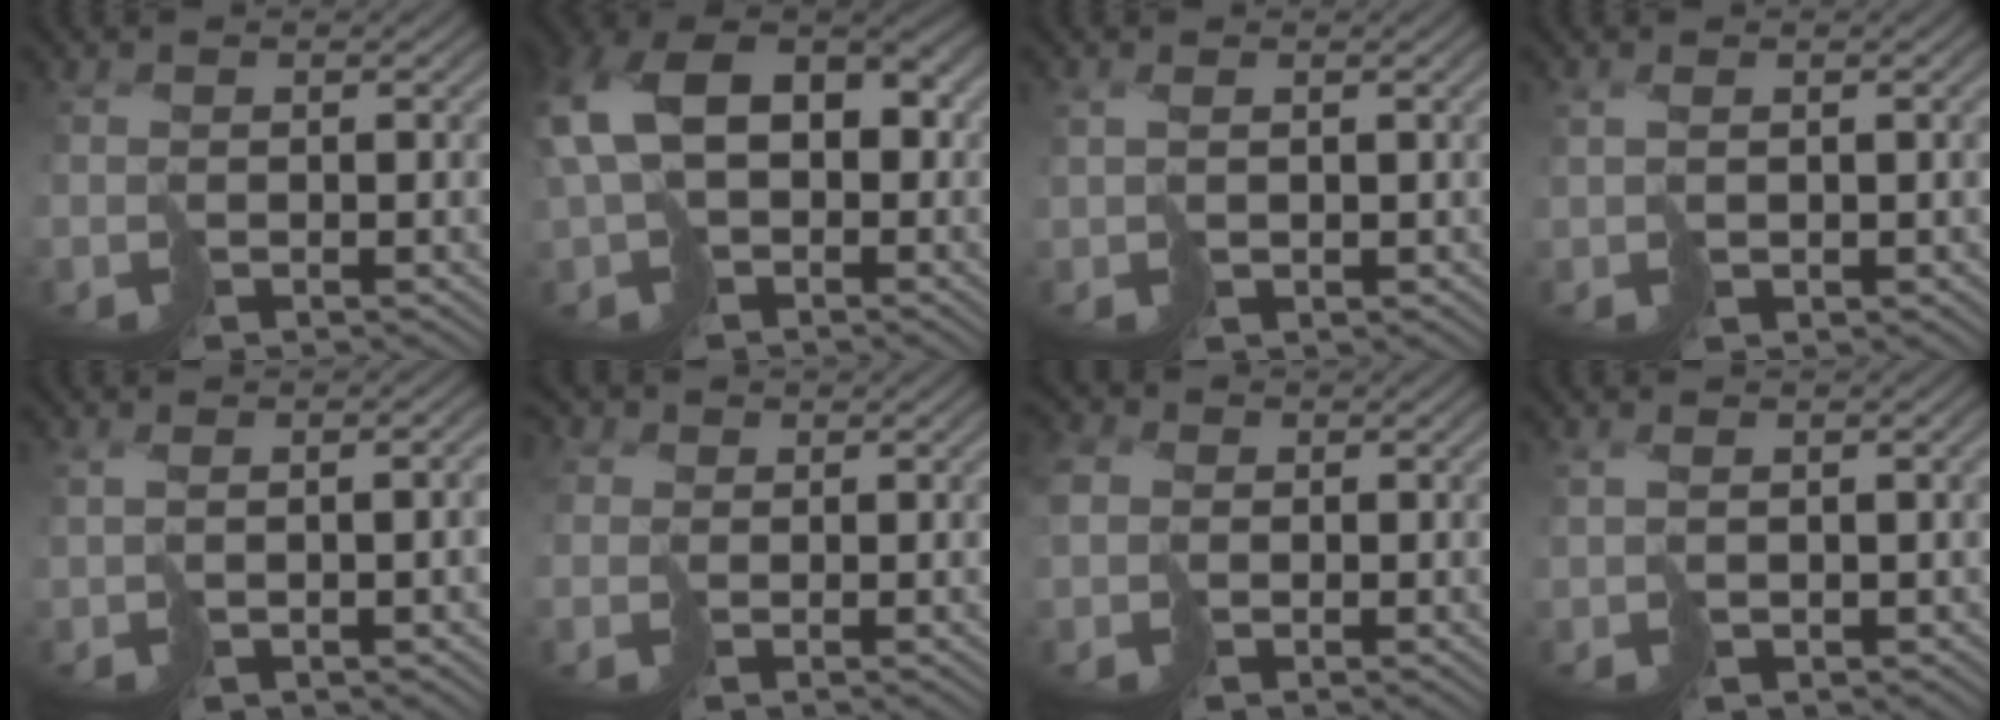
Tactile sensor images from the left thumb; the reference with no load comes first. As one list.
[{"total": 12.2, "force": [1.2, 8.6, 8.6], "torque": [-0.203, -0.003, 0.036]}, {"total": 1.8, "force": [1.0, 0.9, 1.1], "torque": [-0.026, 0.000, 0.027]}, {"total": 2.0, "force": [0.7, 0.9, 1.7], "torque": [-0.037, 0.002, 0.021]}, {"total": 3.6, "force": [-0.1, 1.3, 3.3], "torque": [-0.060, -0.001, 0.013]}, {"total": 3.3, "force": [0.9, 2.9, 1.3], "torque": [-0.050, 0.008, 0.007]}, {"total": 5.2, "force": [0.0, 4.3, 2.8], "torque": [-0.096, -0.001, -0.008]}, {"total": 2.2, "force": [0.7, 1.1, 1.7], "torque": [-0.038, 0.000, 0.020]}]